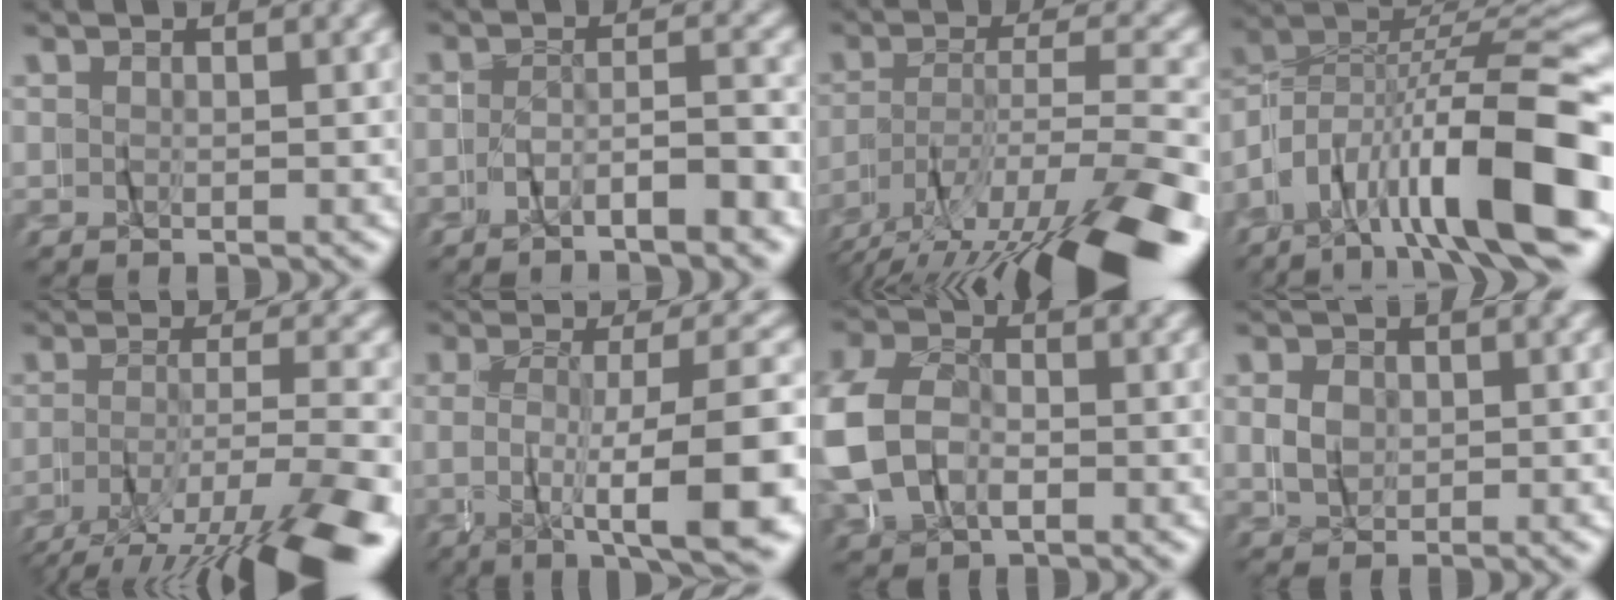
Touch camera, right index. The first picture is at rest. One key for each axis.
{"total": 4.2, "fx": -3.8, "fy": 0.9, "fz": 1.5, "tx": -0.023, "ty": 0.008, "tz": -0.078}
{"total": 10.0, "fx": -6.0, "fy": 2.5, "fz": 7.6, "tx": -0.133, "ty": -0.023, "tz": -0.084}
{"total": 16.3, "fx": -6.1, "fy": 10.2, "fz": 11.2, "tx": -0.201, "ty": -0.020, "tz": -0.101}
{"total": 9.5, "fx": -6.0, "fy": 2.3, "fz": 7.0, "tx": -0.112, "ty": -0.028, "tz": -0.083}
{"total": 8.8, "fx": -4.1, "fy": 1.1, "fz": 7.7, "tx": -0.109, "ty": -0.005, "tz": -0.065}
{"total": 6.9, "fx": -1.0, "fy": 6.0, "fz": 3.3, "tx": -0.103, "ty": -0.003, "tz": -0.024}
{"total": 0.8, "fx": -0.6, "fy": 0.5, "fz": -0.1, "tx": 0.006, "ty": -0.003, "tz": -0.008}